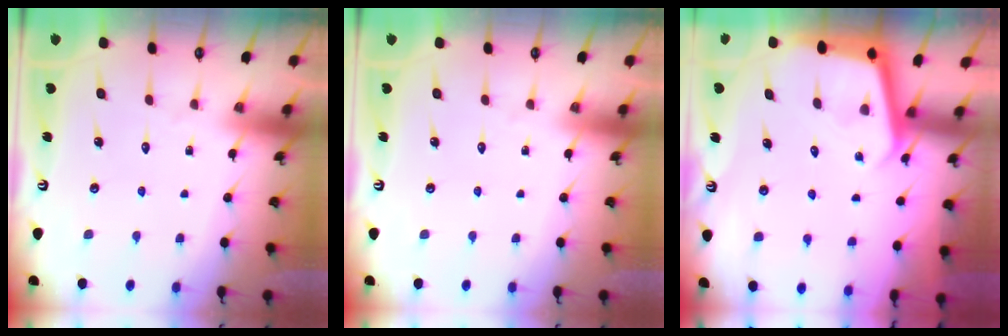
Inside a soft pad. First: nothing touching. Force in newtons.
{"total": 0.0}
{"total": 3.4, "press": 3.4, "slide": 0.2}